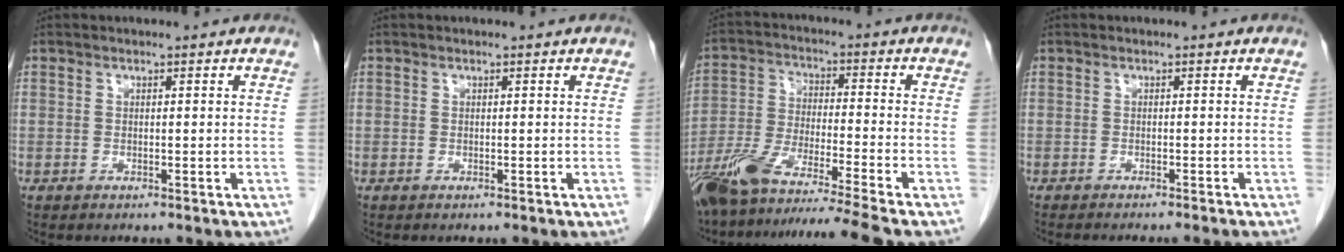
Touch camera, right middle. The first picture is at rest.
{"total": 0.0}
{"total": 15.5, "force": [-13.2, -2.3, 7.7], "torque": [-0.146, -0.030, -0.230]}
{"total": 5.5, "force": [-4.9, -0.5, 2.4], "torque": [-0.012, -0.008, -0.066]}